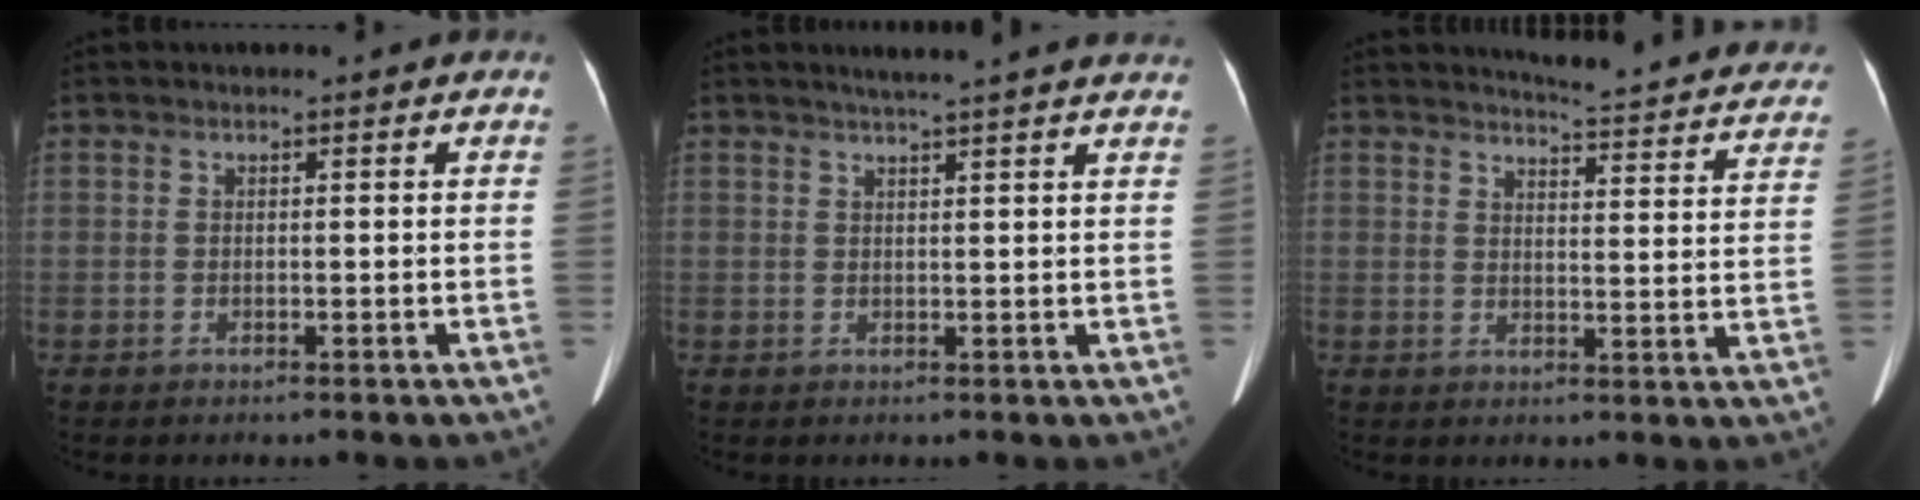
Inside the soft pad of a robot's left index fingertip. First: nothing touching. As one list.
[{"total": 9.9, "force": [8.6, 0.0, 4.8], "torque": [-0.065, 0.020, 0.092]}, {"total": 19.6, "force": [18.7, 1.9, 5.3], "torque": [-0.056, -0.078, 0.198]}]